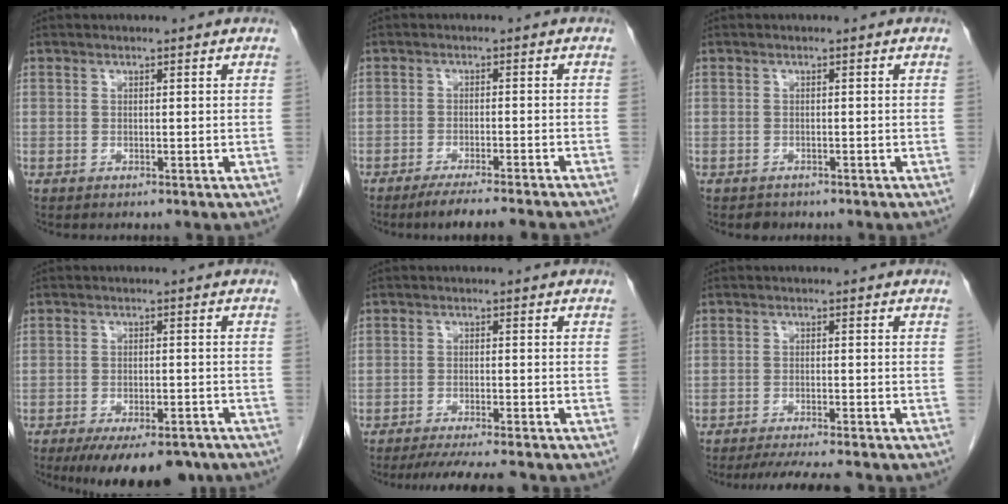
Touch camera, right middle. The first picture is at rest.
{"total": 8.9, "force": [-7.7, -0.1, 4.4], "torque": [-0.049, -0.019, -0.114]}
{"total": 1.2, "force": [-1.0, 0.7, 0.1], "torque": [-0.007, 0.000, -0.013]}
{"total": 12.5, "force": [-9.8, 4.1, 6.5], "torque": [-0.093, -0.012, -0.135]}
{"total": 9.7, "force": [-8.5, 0.5, 4.5], "torque": [-0.057, -0.019, -0.123]}
{"total": 8.7, "force": [-7.8, 0.5, 3.9], "torque": [-0.053, -0.017, -0.113]}